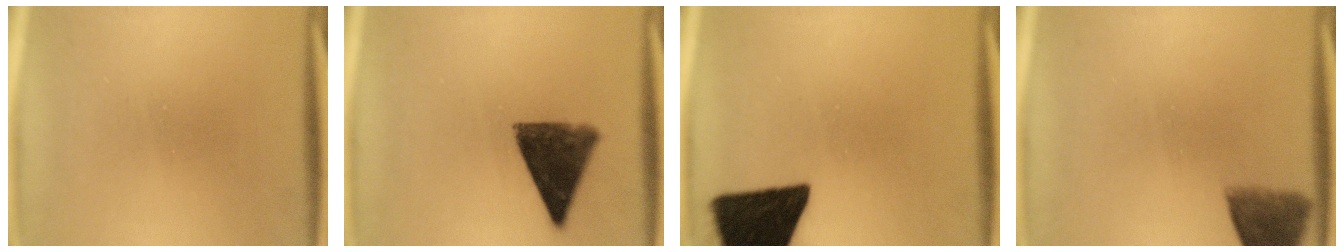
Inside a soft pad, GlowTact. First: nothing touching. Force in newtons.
{"total": 9.2}
{"total": 18.0}
{"total": 6.2}